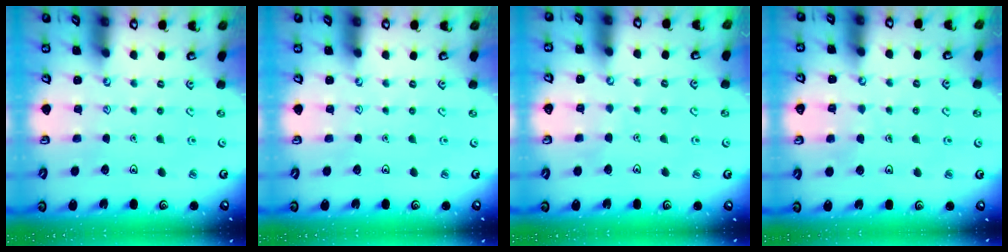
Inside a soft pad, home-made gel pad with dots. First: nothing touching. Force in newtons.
{"total": 0.0}
{"total": 2.5, "press": 2.5, "slide": 0.2}
{"total": 2.9, "press": 2.9, "slide": 0.2}